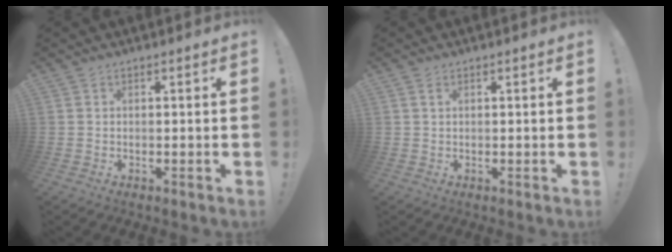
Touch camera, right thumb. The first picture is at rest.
{"total": 1.3, "force": [0.7, 0.5, 1.0], "torque": [-0.021, 0.002, 0.013]}